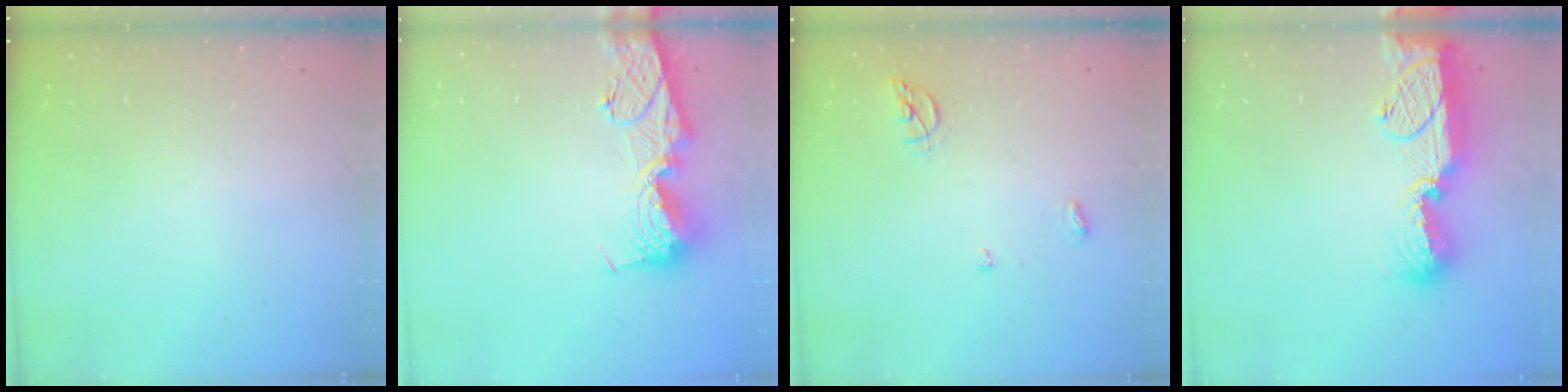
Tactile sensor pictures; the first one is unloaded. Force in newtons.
{"total": 13.6, "press": 13.5, "slide": 1.5}
{"total": 6.5, "press": 6.5, "slide": 0.1}
{"total": 16.5, "press": 16.4, "slide": 1.6}